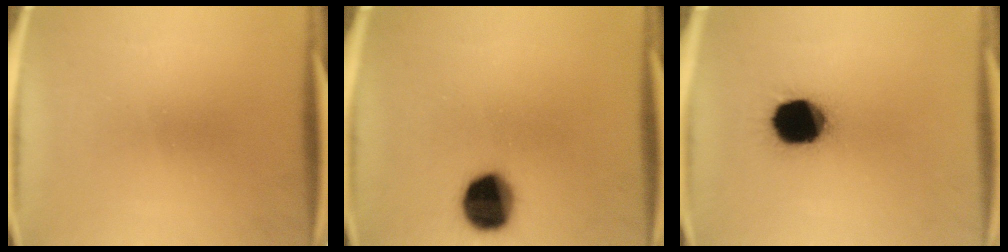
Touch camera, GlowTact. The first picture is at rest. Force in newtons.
{"total": 12.8}
{"total": 16.5}